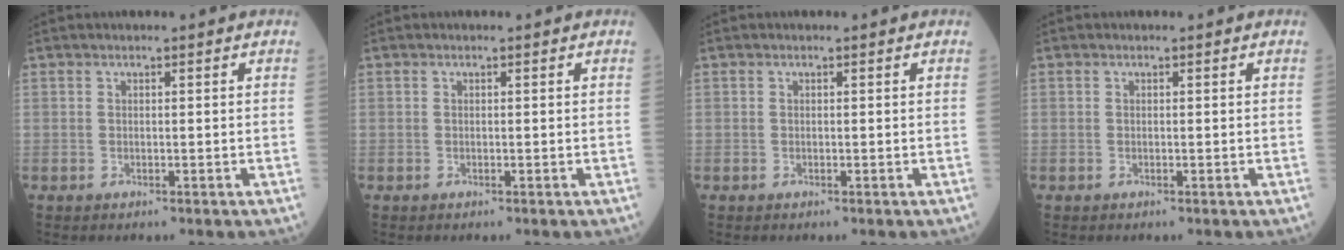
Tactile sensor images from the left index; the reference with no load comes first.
{"total": 0.0}
{"total": 0.0}
{"total": 0.0}